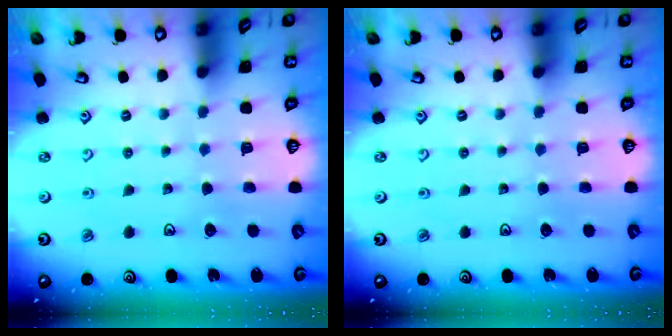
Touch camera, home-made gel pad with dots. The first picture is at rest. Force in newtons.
{"total": 0.0}